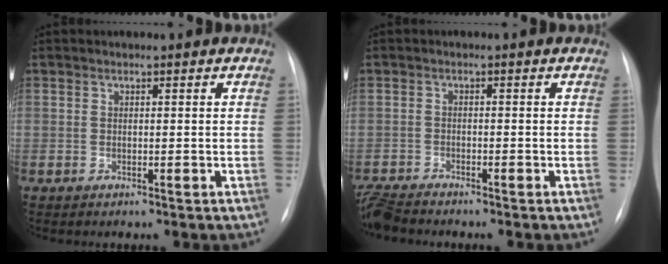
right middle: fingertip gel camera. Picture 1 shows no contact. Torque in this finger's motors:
{"motor_torque": [0.13, -0.35, 0.00, 0.01]}